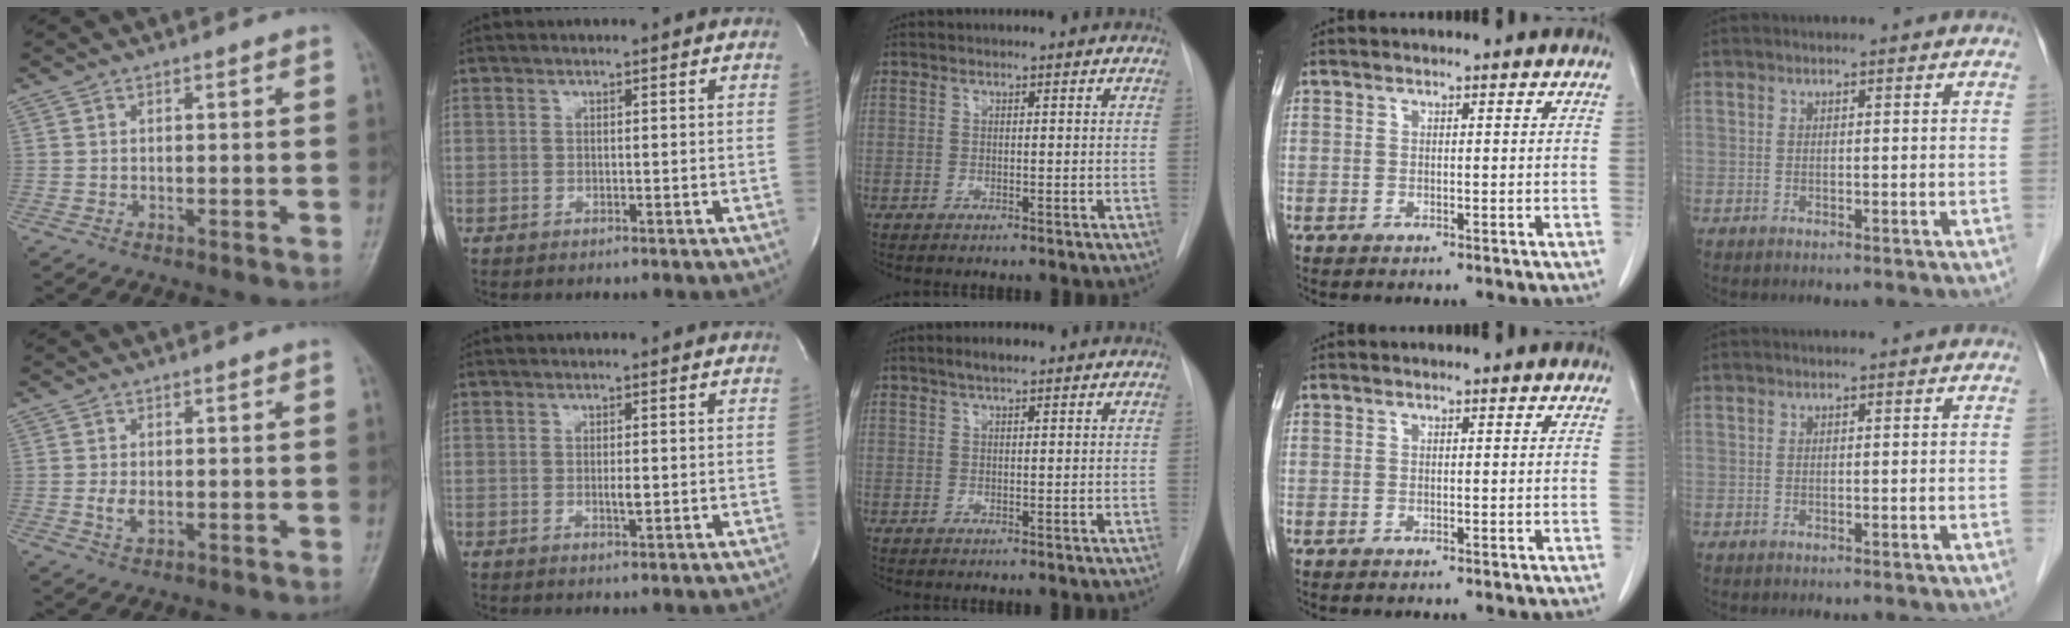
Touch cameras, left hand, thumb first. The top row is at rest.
{"thumb": {"total": 2.8, "force": [0.1, 1.5, 2.4], "torque": [-0.046, -0.006, 0.003]}, "index": {"total": 1.4, "force": [-0.2, 0.3, 1.4], "torque": [-0.023, -0.002, -0.003]}, "middle": {"total": 2.2, "force": [1.5, 0.5, 1.5], "torque": [-0.031, 0.008, 0.026]}}